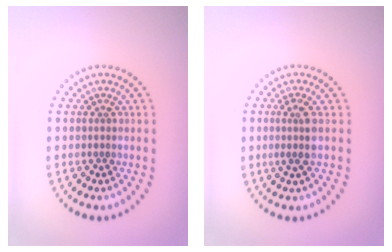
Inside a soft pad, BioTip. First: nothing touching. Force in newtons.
{"total": 2.0, "press": 1.6, "slide": 1.2}